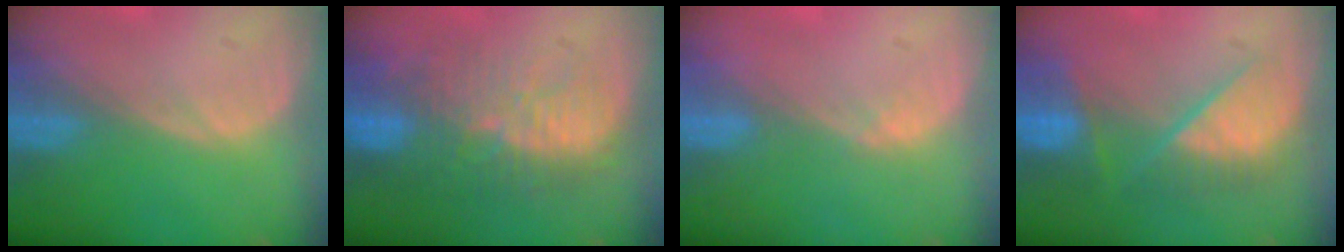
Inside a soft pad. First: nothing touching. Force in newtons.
{"total": 11.3, "press": 9.9, "slide": 5.5}
{"total": 1.0, "press": 0.8, "slide": 0.6}
{"total": 9.6, "press": 8.3, "slide": 4.8}